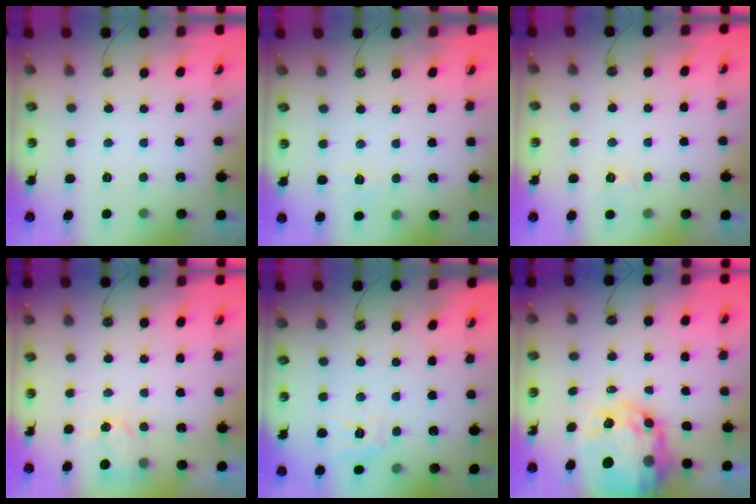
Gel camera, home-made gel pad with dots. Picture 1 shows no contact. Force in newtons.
{"total": 5.1, "press": 5.1, "slide": 0.6}
{"total": 4.5, "press": 4.5, "slide": 0.6}
{"total": 3.0, "press": 3.0, "slide": 0.3}
{"total": 8.4, "press": 8.3, "slide": 0.9}
{"total": 13.4, "press": 13.4, "slide": 0.9}